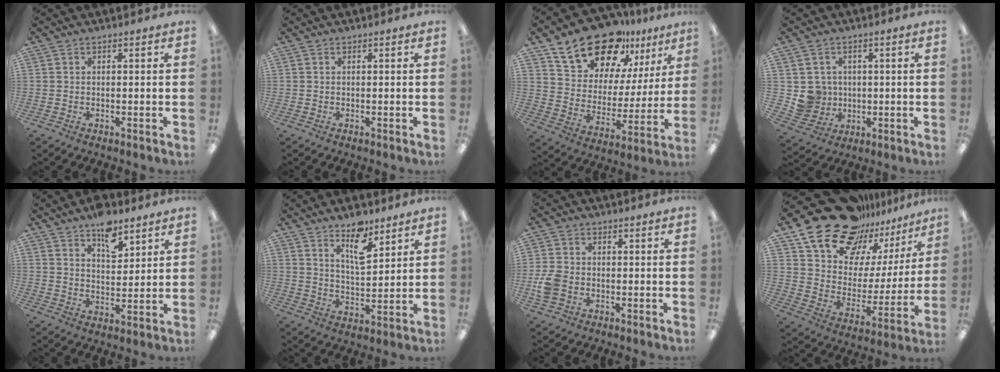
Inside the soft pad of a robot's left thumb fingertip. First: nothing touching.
{"total": 0.0}
{"total": 20.4, "force": [15.7, 10.2, 8.0], "torque": [-0.154, -0.101, 0.284]}
{"total": 6.6, "force": [0.8, 6.6, 0.5], "torque": [-0.024, 0.000, 0.026]}
{"total": 8.4, "force": [6.0, 4.1, 4.2], "torque": [-0.044, -0.038, 0.102]}
{"total": 9.9, "force": [6.9, 3.8, 5.9], "torque": [-0.086, -0.040, 0.116]}
{"total": 5.9, "force": [-1.5, 4.5, 3.5], "torque": [-0.068, 0.013, -0.023]}
{"total": 21.0, "force": [17.0, 11.0, 5.5], "torque": [-0.113, -0.129, 0.312]}